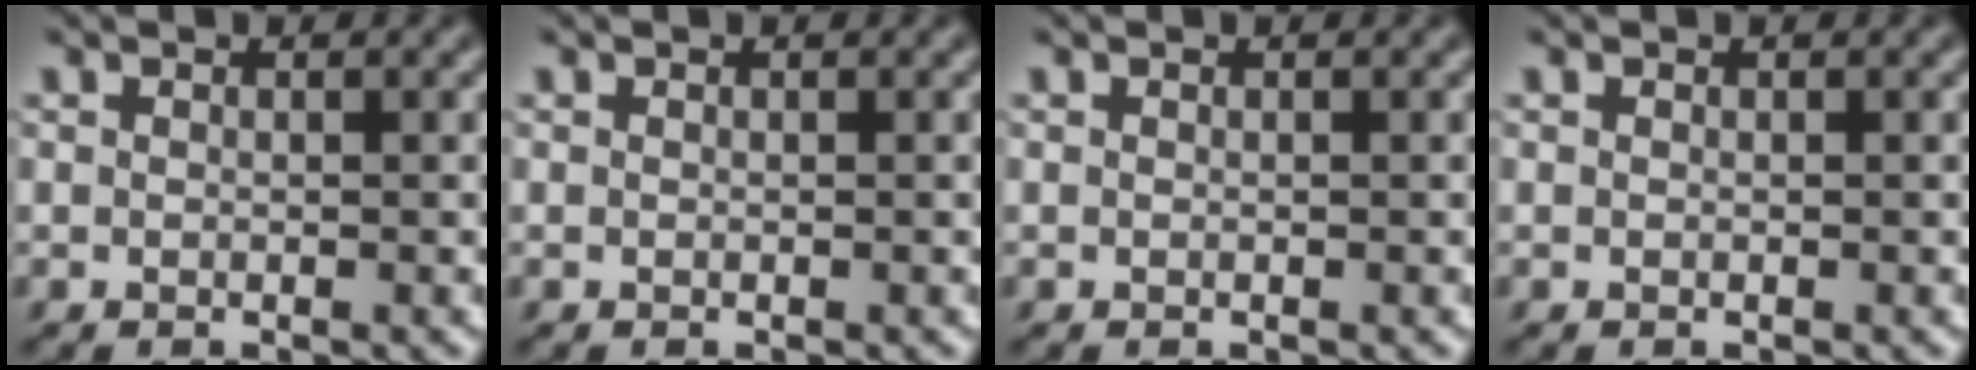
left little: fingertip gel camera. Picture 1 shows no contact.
{"total": 0.0}
{"total": 0.0}
{"total": 0.0}